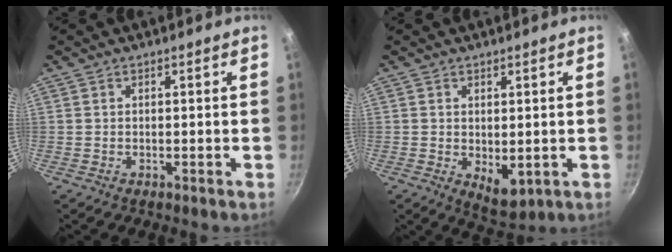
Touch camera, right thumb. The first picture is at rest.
{"total": 5.3, "force": [0.0, 3.1, 4.3], "torque": [-0.052, -0.018, 0.008]}